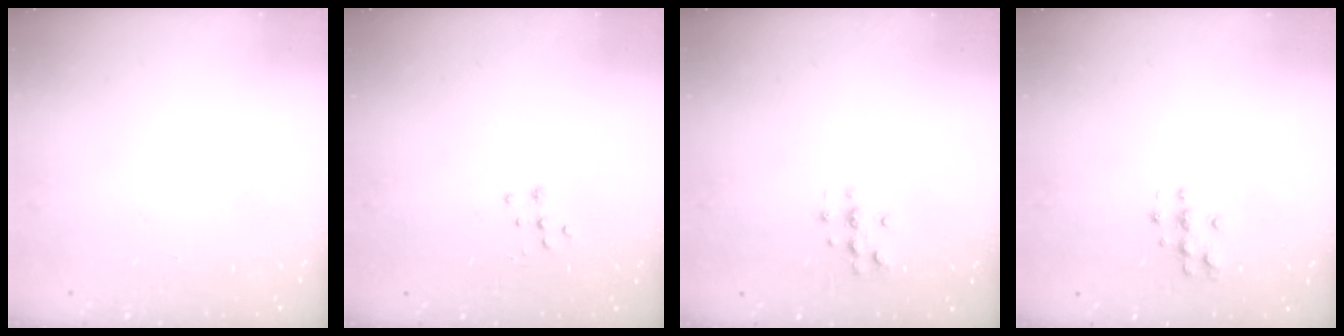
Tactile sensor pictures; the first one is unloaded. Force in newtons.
{"total": 6.8, "press": 6.8, "slide": 0.5}
{"total": 3.2, "press": 3.2, "slide": 0.3}
{"total": 4.5, "press": 4.4, "slide": 0.4}